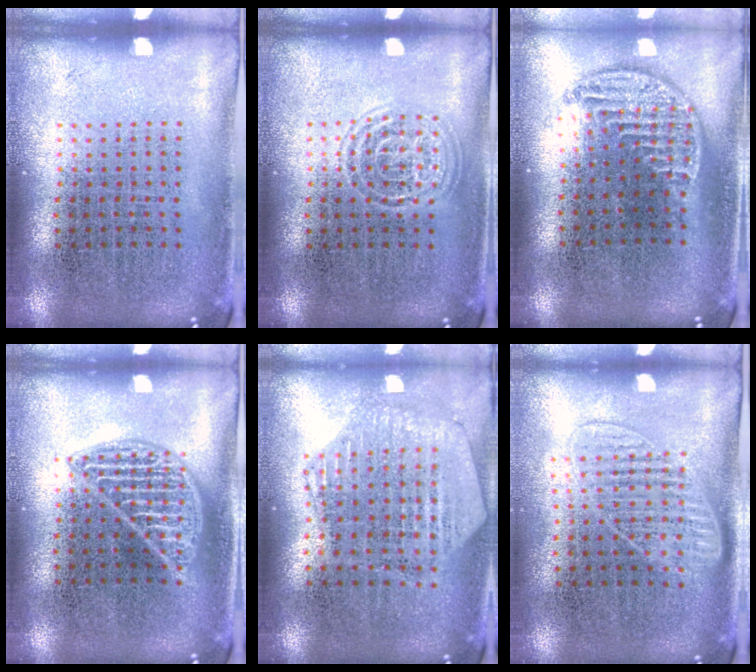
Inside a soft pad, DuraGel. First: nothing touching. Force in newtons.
{"total": 1.2, "press": 1.1, "slide": 0.2}
{"total": 1.2, "press": 1.0, "slide": 0.7}
{"total": 2.2, "press": 2.2, "slide": 0.3}
{"total": 1.2, "press": 1.1, "slide": 0.3}
{"total": 1.3, "press": 1.2, "slide": 0.6}